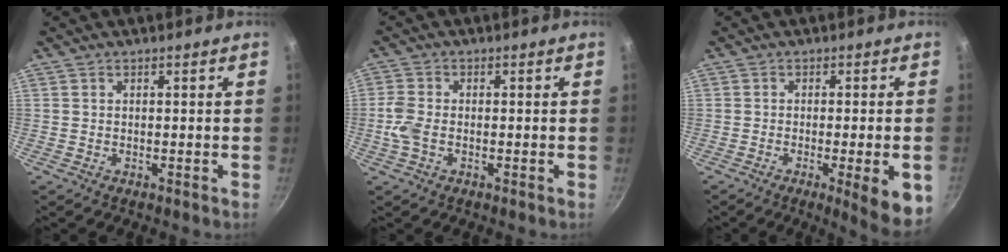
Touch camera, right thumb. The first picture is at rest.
{"total": 4.4, "force": [-1.0, 2.8, 3.3], "torque": [-0.077, 0.006, -0.026]}
{"total": 8.9, "force": [-2.9, 1.4, 8.3], "torque": [-0.101, 0.002, -0.035]}